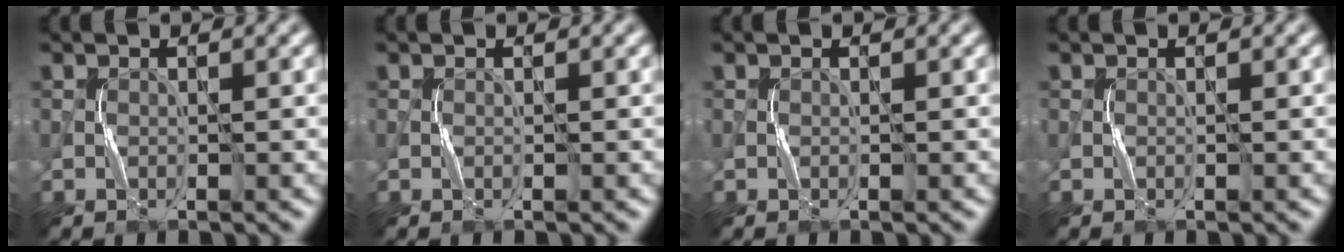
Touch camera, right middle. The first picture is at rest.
{"total": 0.0}
{"total": 0.0}
{"total": 0.0}